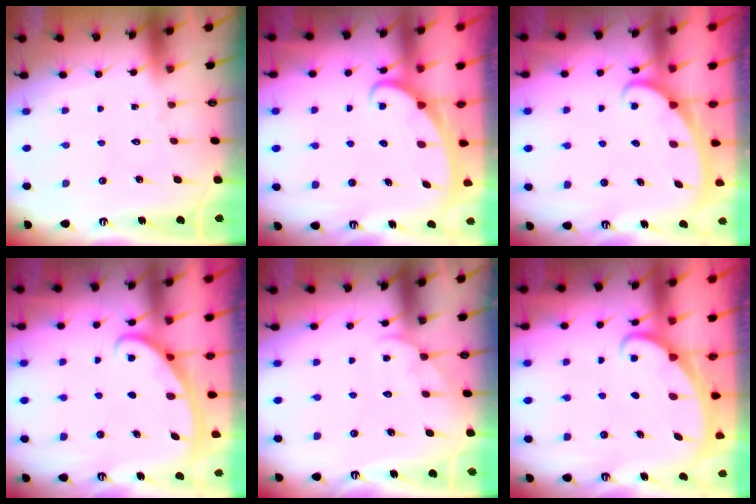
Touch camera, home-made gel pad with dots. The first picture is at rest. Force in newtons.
{"total": 2.5, "press": 2.5, "slide": 0.5}
{"total": 2.5, "press": 2.5, "slide": 0.3}
{"total": 3.0, "press": 3.0, "slide": 0.4}
{"total": 3.6, "press": 3.6, "slide": 0.4}
{"total": 2.3, "press": 2.3, "slide": 0.4}